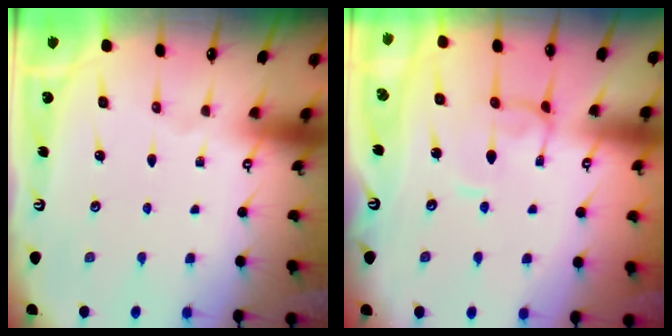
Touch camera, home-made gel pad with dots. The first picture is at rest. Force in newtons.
{"total": 0.7, "press": 0.5, "slide": 0.4}